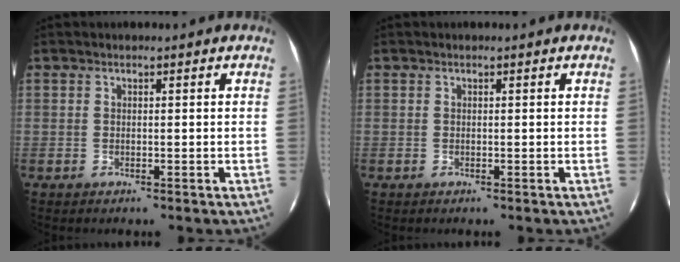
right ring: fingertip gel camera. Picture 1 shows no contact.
{"total": 0.0}